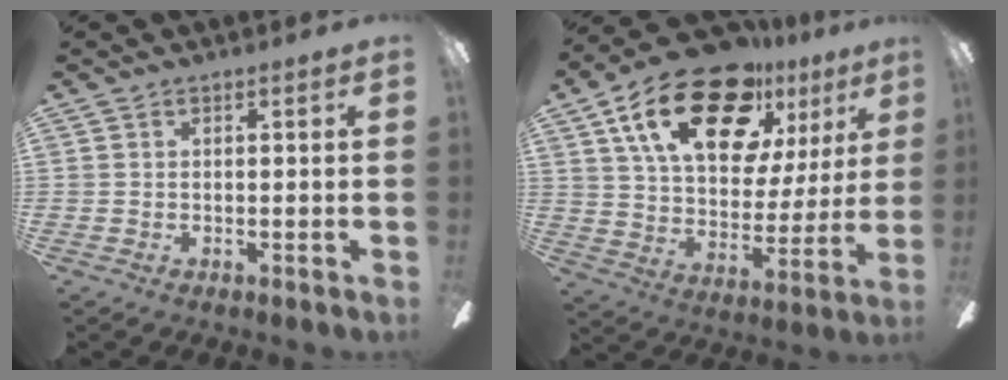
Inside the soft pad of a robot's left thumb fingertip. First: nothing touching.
{"total": 24.4, "force": [14.1, 12.4, 15.6], "torque": [-0.250, -0.067, 0.245]}